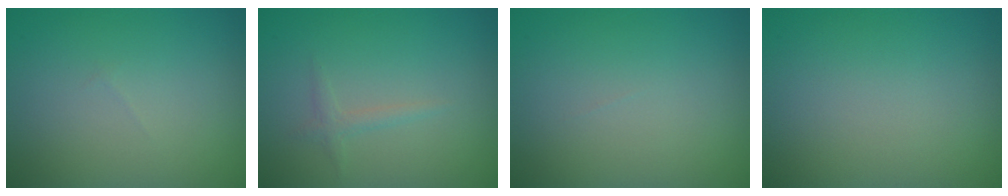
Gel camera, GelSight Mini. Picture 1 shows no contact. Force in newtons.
{"total": 1.0, "press": 1.0, "slide": 0.0}
{"total": 0.0}
{"total": 0.0}